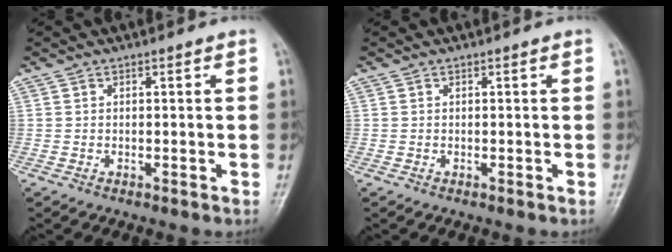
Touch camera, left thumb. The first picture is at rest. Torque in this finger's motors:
{"motor_torque": [0.00, 0.00, 0.10, 0.06, 0.00]}